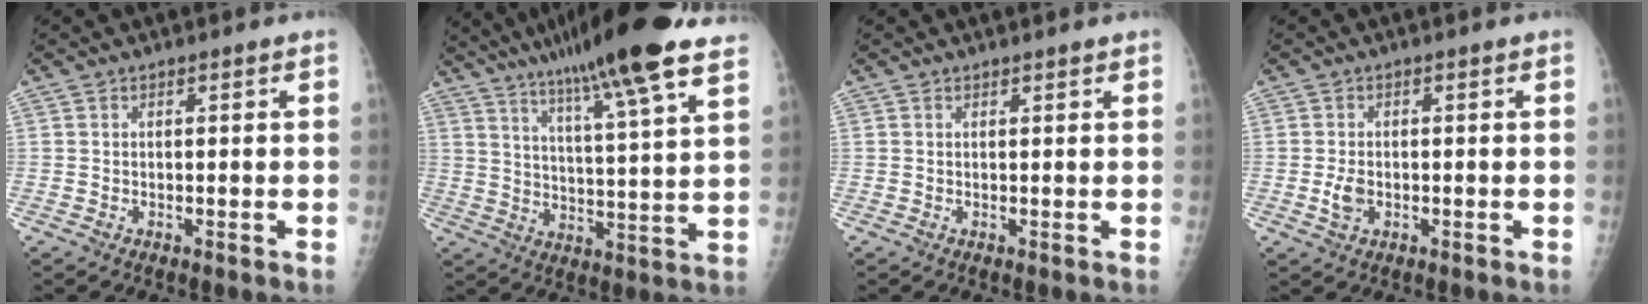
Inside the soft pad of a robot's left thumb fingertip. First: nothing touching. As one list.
[{"total": 20.6, "force": [14.6, 1.3, 14.4], "torque": [-0.211, -0.039, 0.215]}, {"total": 0.8, "force": [0.7, 0.2, 0.2], "torque": [-0.004, -0.005, 0.010]}, {"total": 2.8, "force": [-0.5, 1.9, 2.1], "torque": [-0.039, -0.001, -0.008]}]